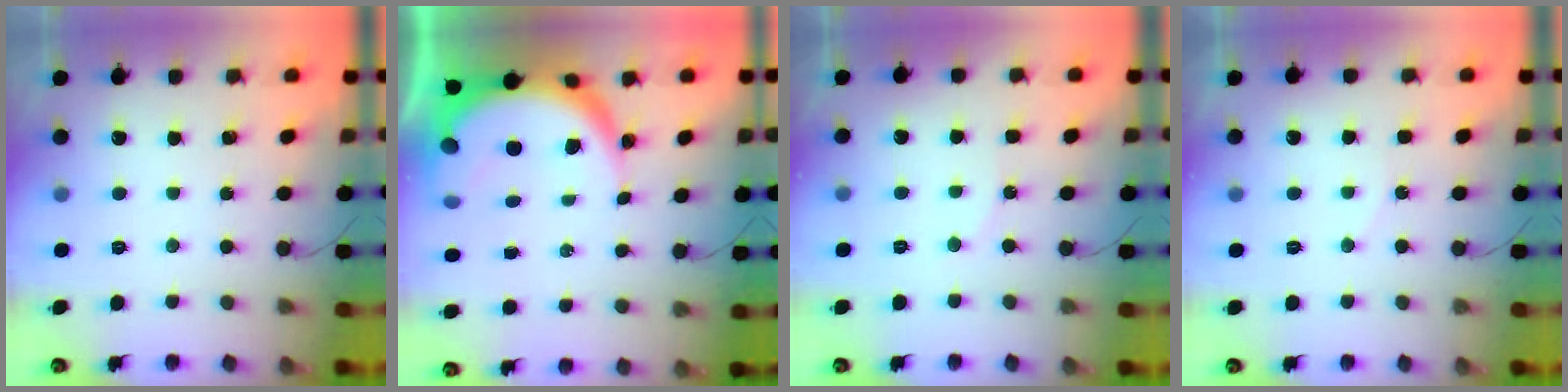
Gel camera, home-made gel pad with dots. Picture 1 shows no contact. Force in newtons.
{"total": 11.1, "press": 11.0, "slide": 1.1}
{"total": 5.2, "press": 4.9, "slide": 1.7}
{"total": 4.4, "press": 4.4, "slide": 0.4}